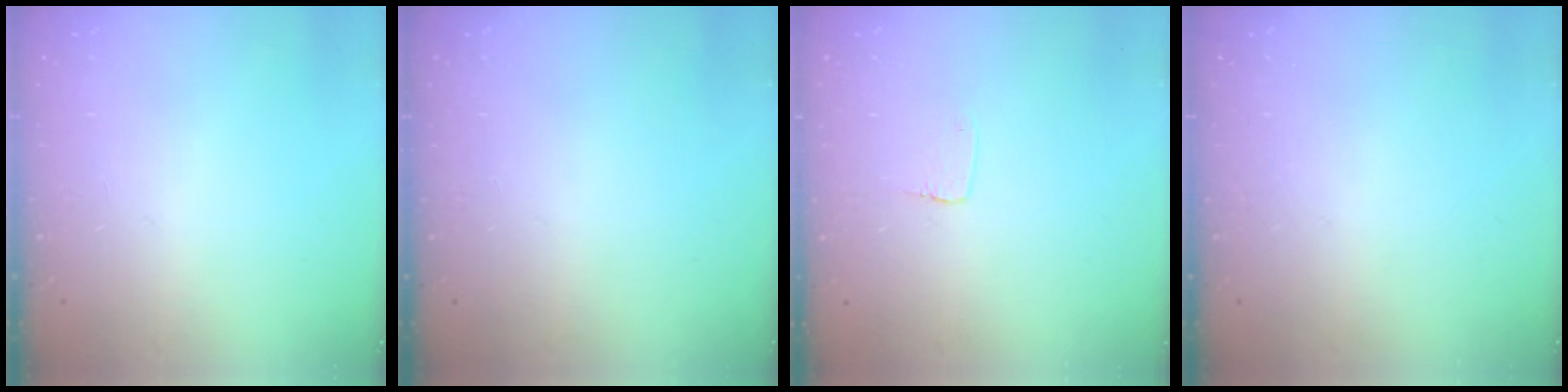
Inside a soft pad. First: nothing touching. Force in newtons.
{"total": 0.0}
{"total": 3.1, "press": 3.1, "slide": 0.3}
{"total": 0.0}